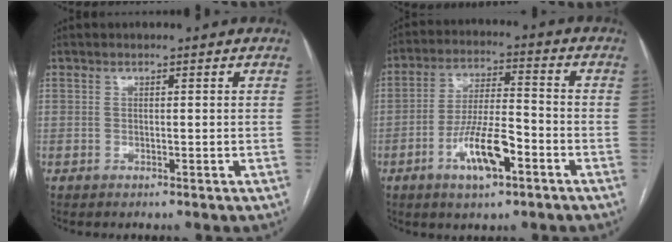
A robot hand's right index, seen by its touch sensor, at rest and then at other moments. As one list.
[{"total": 9.9, "force": [-4.4, 2.6, 8.5], "torque": [-0.165, 0.001, -0.077]}]